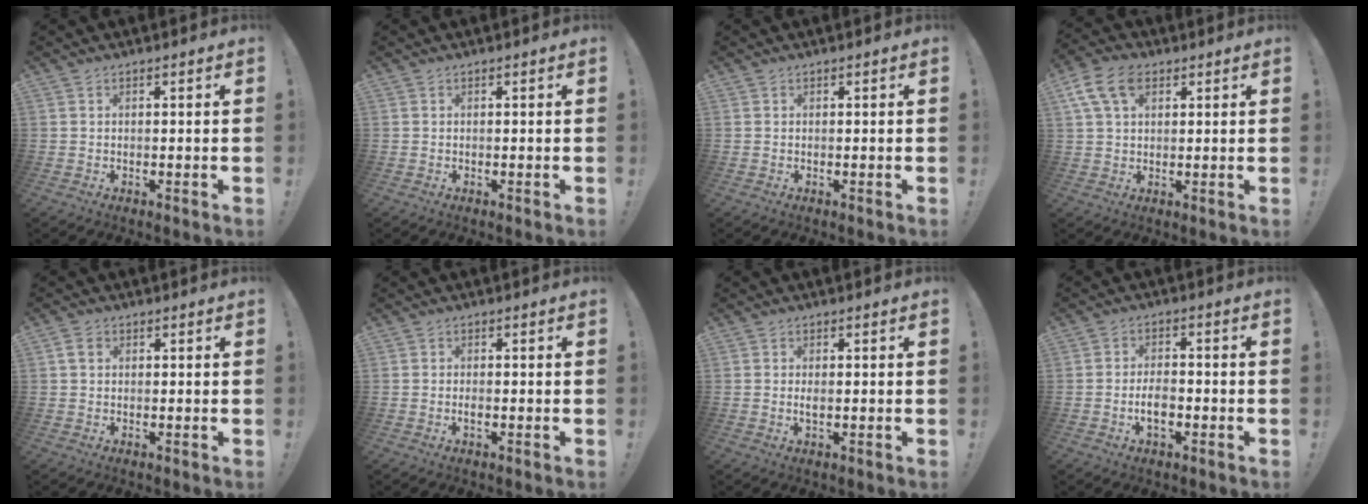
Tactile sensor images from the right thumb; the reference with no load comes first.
{"total": 0.0}
{"total": 0.0}
{"total": 10.6, "force": [4.6, 6.6, 6.9], "torque": [-0.119, -0.004, 0.087]}
{"total": 3.0, "force": [1.1, 2.2, 1.6], "torque": [-0.027, 0.004, 0.020]}
{"total": 1.1, "force": [-0.5, 0.3, 0.9], "torque": [-0.009, -0.003, -0.010]}
{"total": 1.6, "force": [0.0, 0.6, 1.4], "torque": [-0.021, -0.001, -0.001]}
{"total": 5.4, "force": [-1.8, 2.9, 4.2], "torque": [-0.075, 0.005, -0.034]}